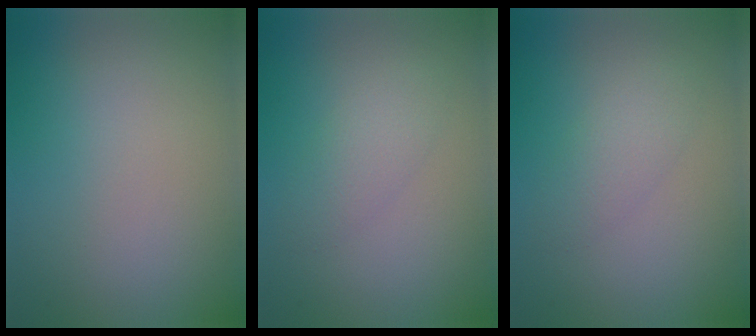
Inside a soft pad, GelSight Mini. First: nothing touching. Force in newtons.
{"total": 2.2, "press": 2.2, "slide": 0.1}
{"total": 2.2, "press": 2.2, "slide": 0.1}